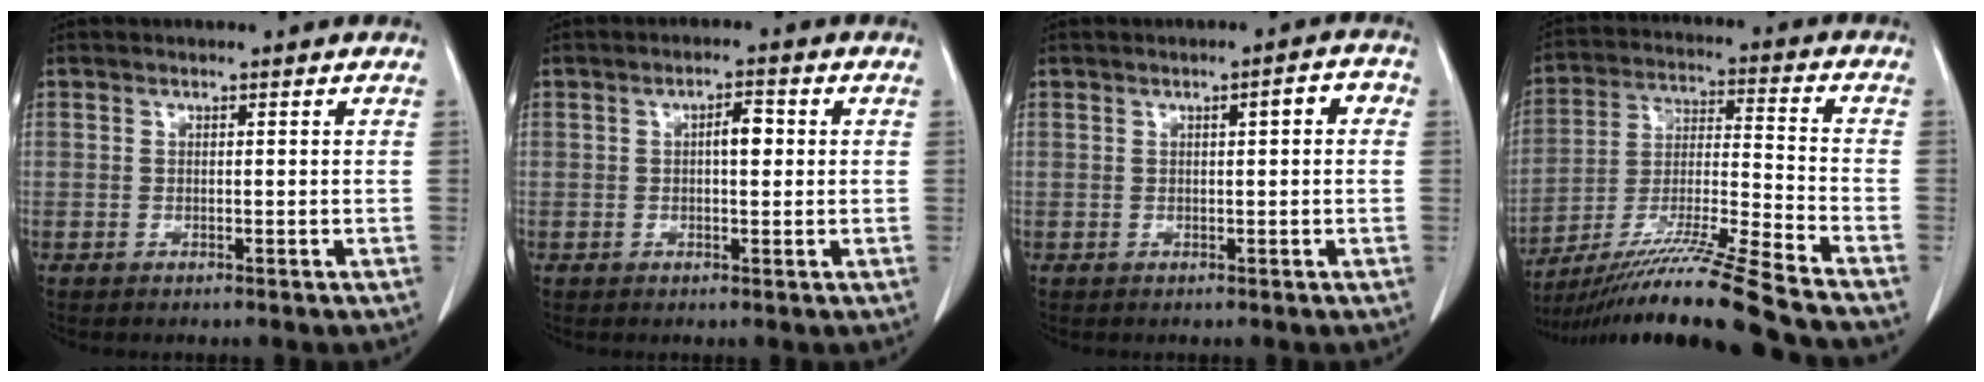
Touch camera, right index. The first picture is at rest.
{"total": 2.9, "force": [0.4, 1.0, 2.7], "torque": [-0.044, 0.005, 0.003]}
{"total": 2.9, "force": [0.5, 0.7, 2.8], "torque": [-0.038, 0.013, 0.004]}
{"total": 19.6, "force": [-16.3, -1.9, 10.8], "torque": [-0.197, -0.032, -0.287]}